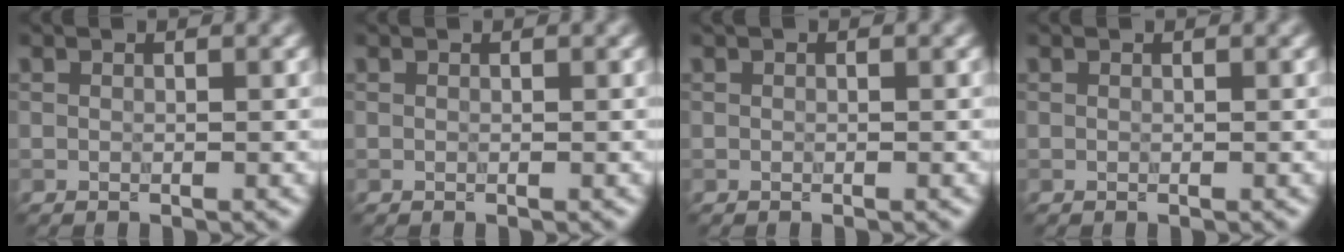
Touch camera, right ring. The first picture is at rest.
{"total": 0.0}
{"total": 0.0}
{"total": 0.0}